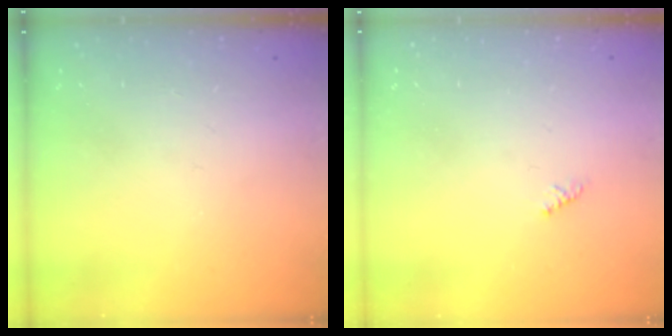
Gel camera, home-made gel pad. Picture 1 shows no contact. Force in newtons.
{"total": 1.5, "press": 1.4, "slide": 0.4}